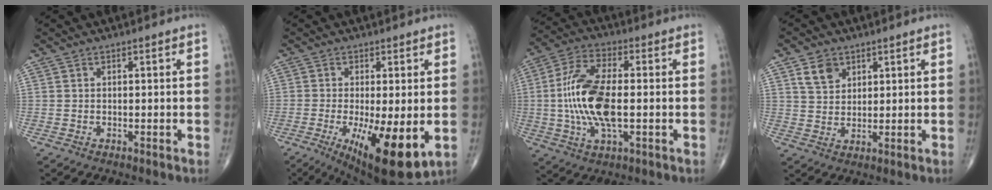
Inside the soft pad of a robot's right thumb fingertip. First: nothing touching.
{"total": 14.3, "force": [-3.8, 4.3, 13.1], "torque": [-0.203, -0.026, -0.045]}
{"total": 15.1, "force": [-0.8, 6.3, 13.7], "torque": [-0.291, 0.011, -0.017]}
{"total": 5.1, "force": [2.8, 3.7, 2.3], "torque": [-0.025, -0.016, 0.055]}